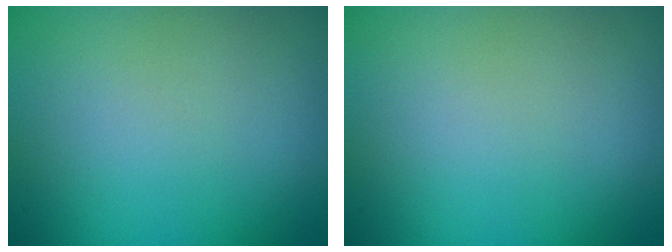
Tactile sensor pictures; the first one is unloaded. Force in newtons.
{"total": 0.0}